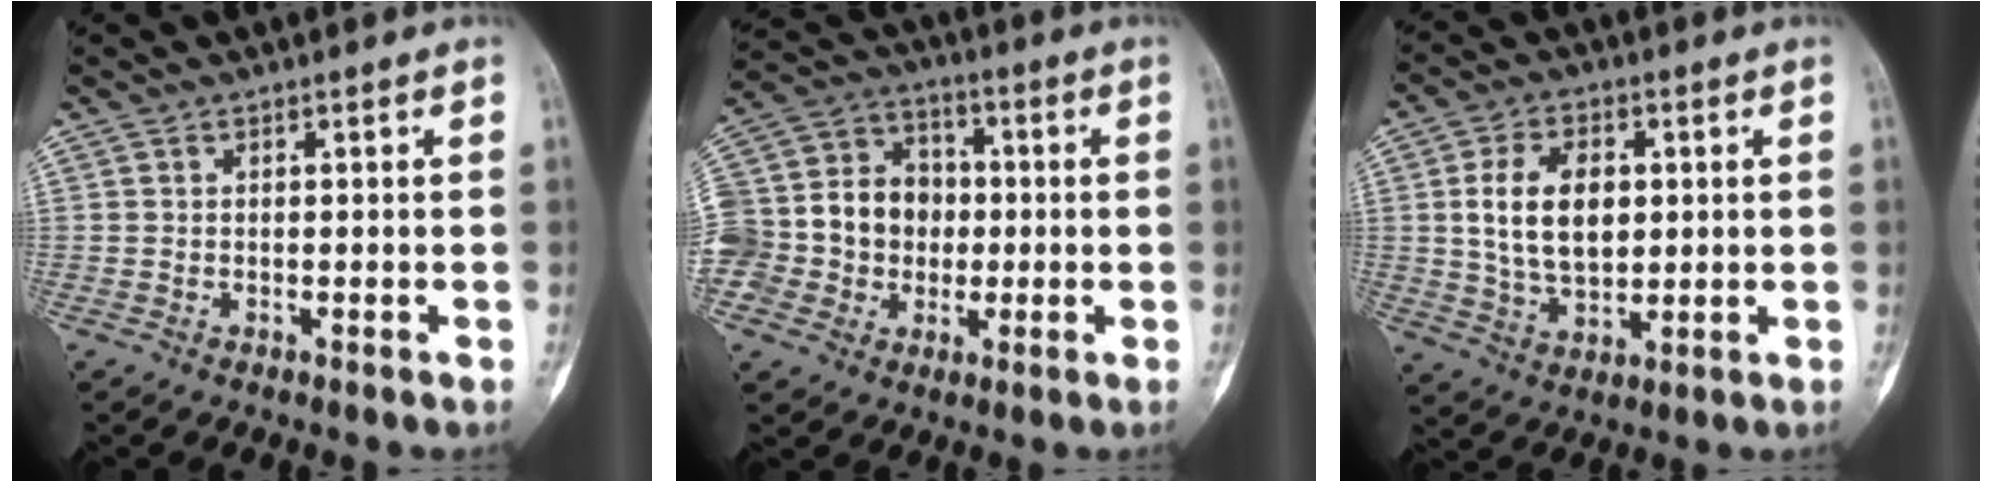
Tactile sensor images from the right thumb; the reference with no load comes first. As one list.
[{"total": 18.4, "force": [-1.5, 16.3, 8.4], "torque": [-0.140, 0.049, -0.022]}, {"total": 11.7, "force": [1.8, 7.4, 8.9], "torque": [-0.141, -0.006, 0.039]}]